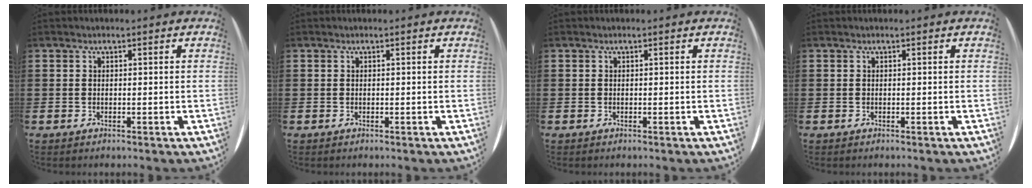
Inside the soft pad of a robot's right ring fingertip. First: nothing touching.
{"total": 0.0}
{"total": 0.0}
{"total": 0.0}